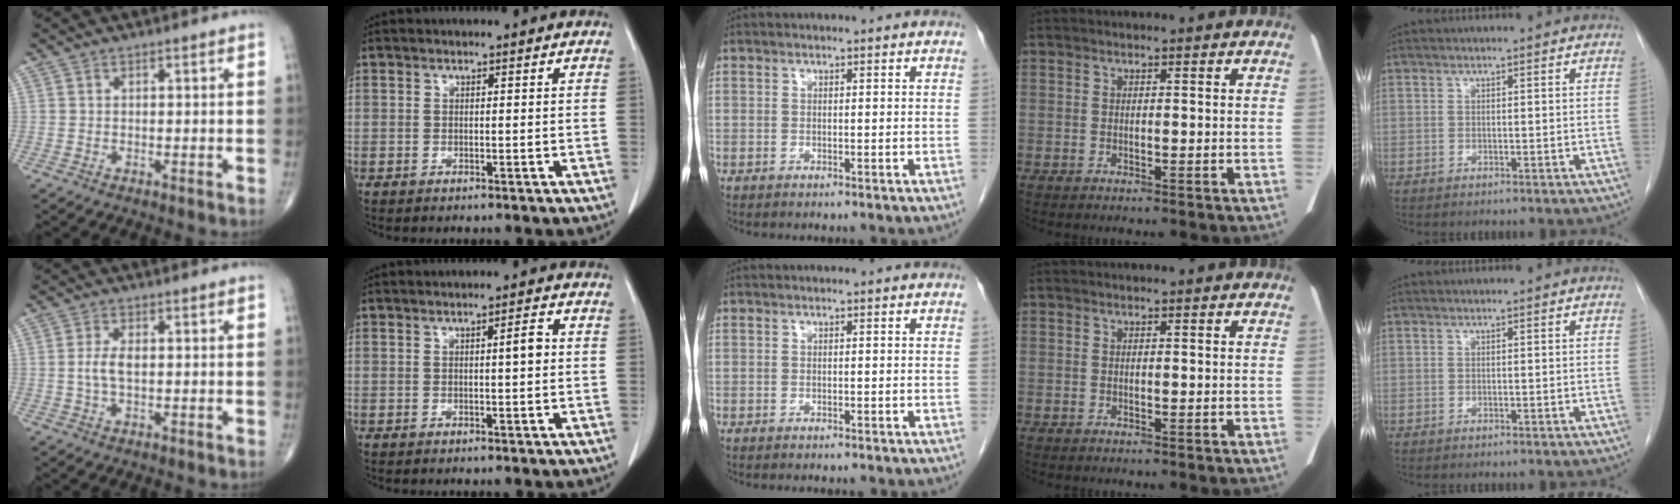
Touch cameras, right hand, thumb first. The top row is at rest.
{"thumb": {"total": 3.8, "force": [0.0, 1.8, 3.3], "torque": [-0.076, 0.003, 0.000]}, "index": {"total": 2.2, "force": [0.2, 0.2, 2.1], "torque": [-0.033, 0.003, 0.003]}, "middle": {"total": 2.7, "force": [-2.4, 0.5, 1.1], "torque": [-0.017, -0.004, -0.025]}}